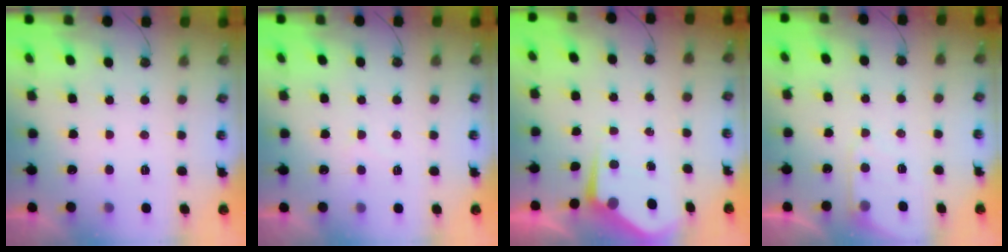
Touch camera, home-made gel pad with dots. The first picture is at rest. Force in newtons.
{"total": 3.9, "press": 3.9, "slide": 0.5}
{"total": 4.4, "press": 4.4, "slide": 0.4}
{"total": 6.5, "press": 6.4, "slide": 0.6}